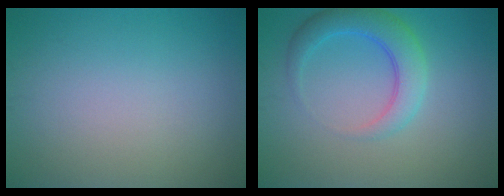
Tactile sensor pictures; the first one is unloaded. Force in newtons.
{"total": 4.1, "press": 4.1, "slide": 0.2}